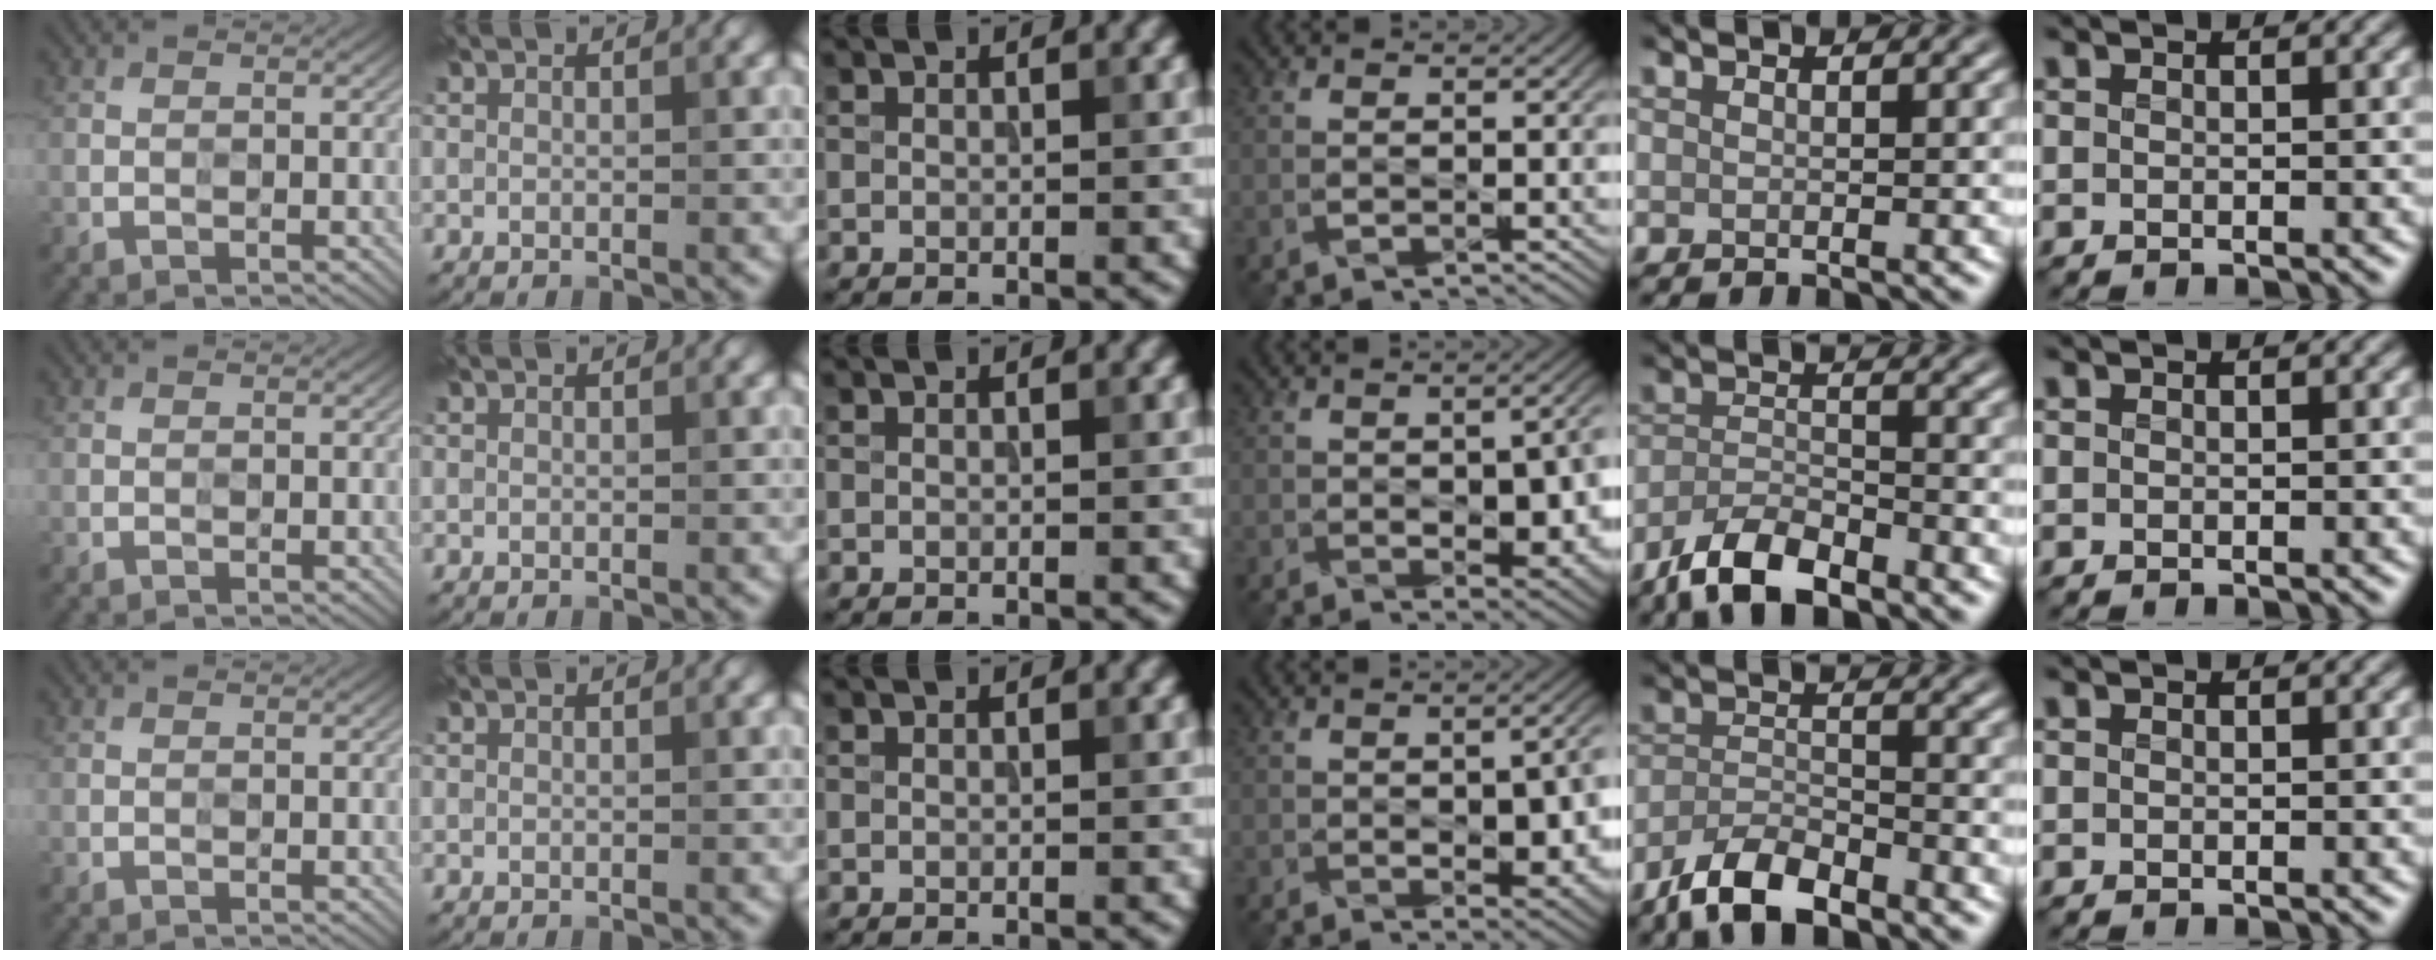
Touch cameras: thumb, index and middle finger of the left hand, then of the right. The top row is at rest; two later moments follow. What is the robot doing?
{"motion": "wipe", "object": "bowl"}